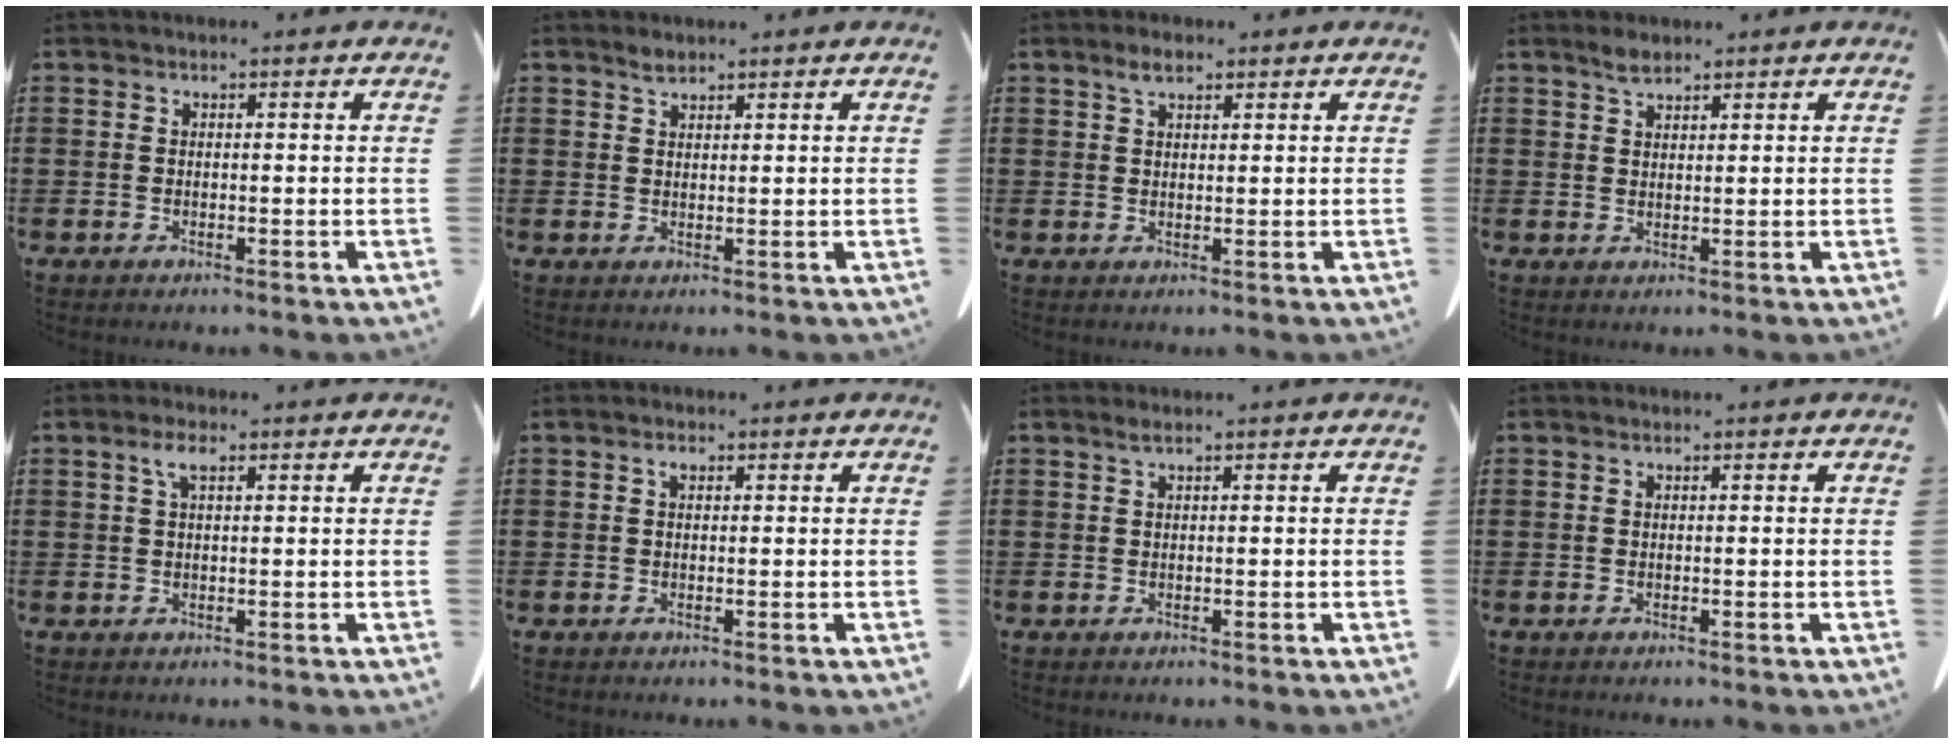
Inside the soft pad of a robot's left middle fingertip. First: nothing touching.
{"total": 1.3, "force": [1.1, 0.4, 0.5], "torque": [-0.012, 0.001, 0.021]}
{"total": 2.6, "force": [1.8, 0.9, 1.7], "torque": [-0.035, 0.005, 0.032]}
{"total": 2.0, "force": [1.6, 0.6, 0.9], "torque": [-0.021, 0.003, 0.030]}
{"total": 2.8, "force": [1.2, 0.9, 2.4], "torque": [-0.052, 0.008, 0.019]}
{"total": 1.0, "force": [0.3, 0.5, 0.7], "torque": [-0.017, 0.005, 0.005]}
{"total": 0.9, "force": [0.5, 0.0, 0.7], "torque": [-0.014, 0.000, 0.009]}
{"total": 0.0}